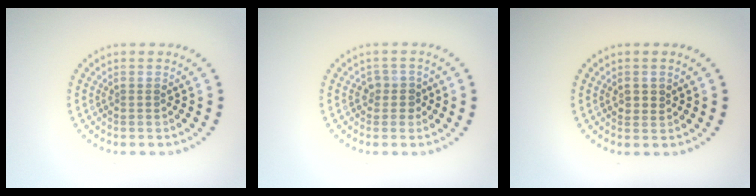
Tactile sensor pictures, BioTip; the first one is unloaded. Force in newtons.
{"total": 1.7, "press": 1.4, "slide": 0.8}
{"total": 1.2, "press": 1.1, "slide": 0.4}